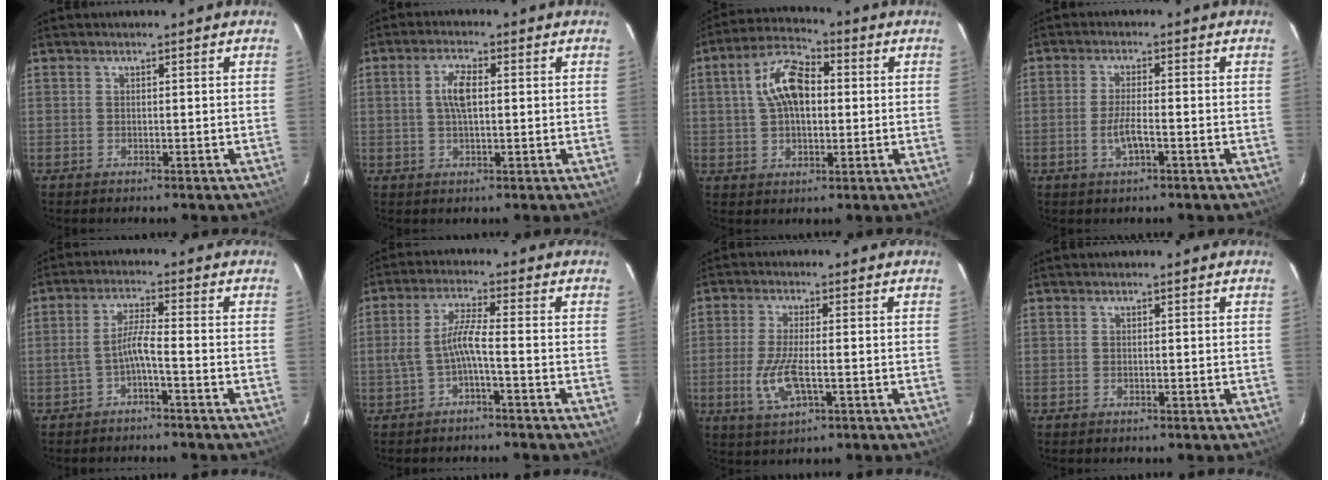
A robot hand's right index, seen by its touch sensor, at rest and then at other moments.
{"total": 4.6, "force": [0.5, 1.8, 4.2], "torque": [-0.086, 0.008, 0.011]}
{"total": 10.6, "force": [1.6, 5.8, 8.7], "torque": [-0.166, 0.026, 0.026]}
{"total": 3.9, "force": [-1.5, 0.8, 3.5], "torque": [-0.070, -0.006, -0.028]}
{"total": 3.7, "force": [-2.1, -0.3, 3.1], "torque": [-0.072, 0.009, -0.037]}
{"total": 4.7, "force": [-2.1, -0.3, 4.2], "torque": [-0.099, 0.008, -0.036]}
{"total": 7.7, "force": [-2.2, 2.2, 7.1], "torque": [-0.151, -0.013, -0.041]}
{"total": 0.0}